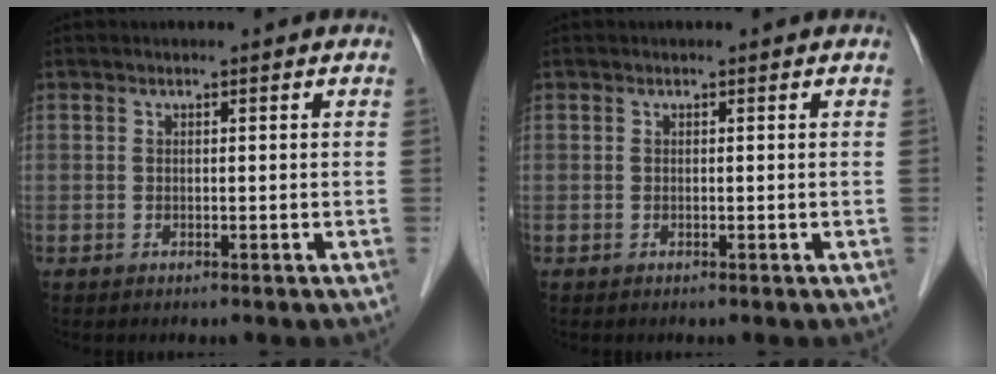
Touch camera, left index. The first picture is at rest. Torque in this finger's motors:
{"motor_torque": [0.04, -0.04, 0.04, 0.01]}